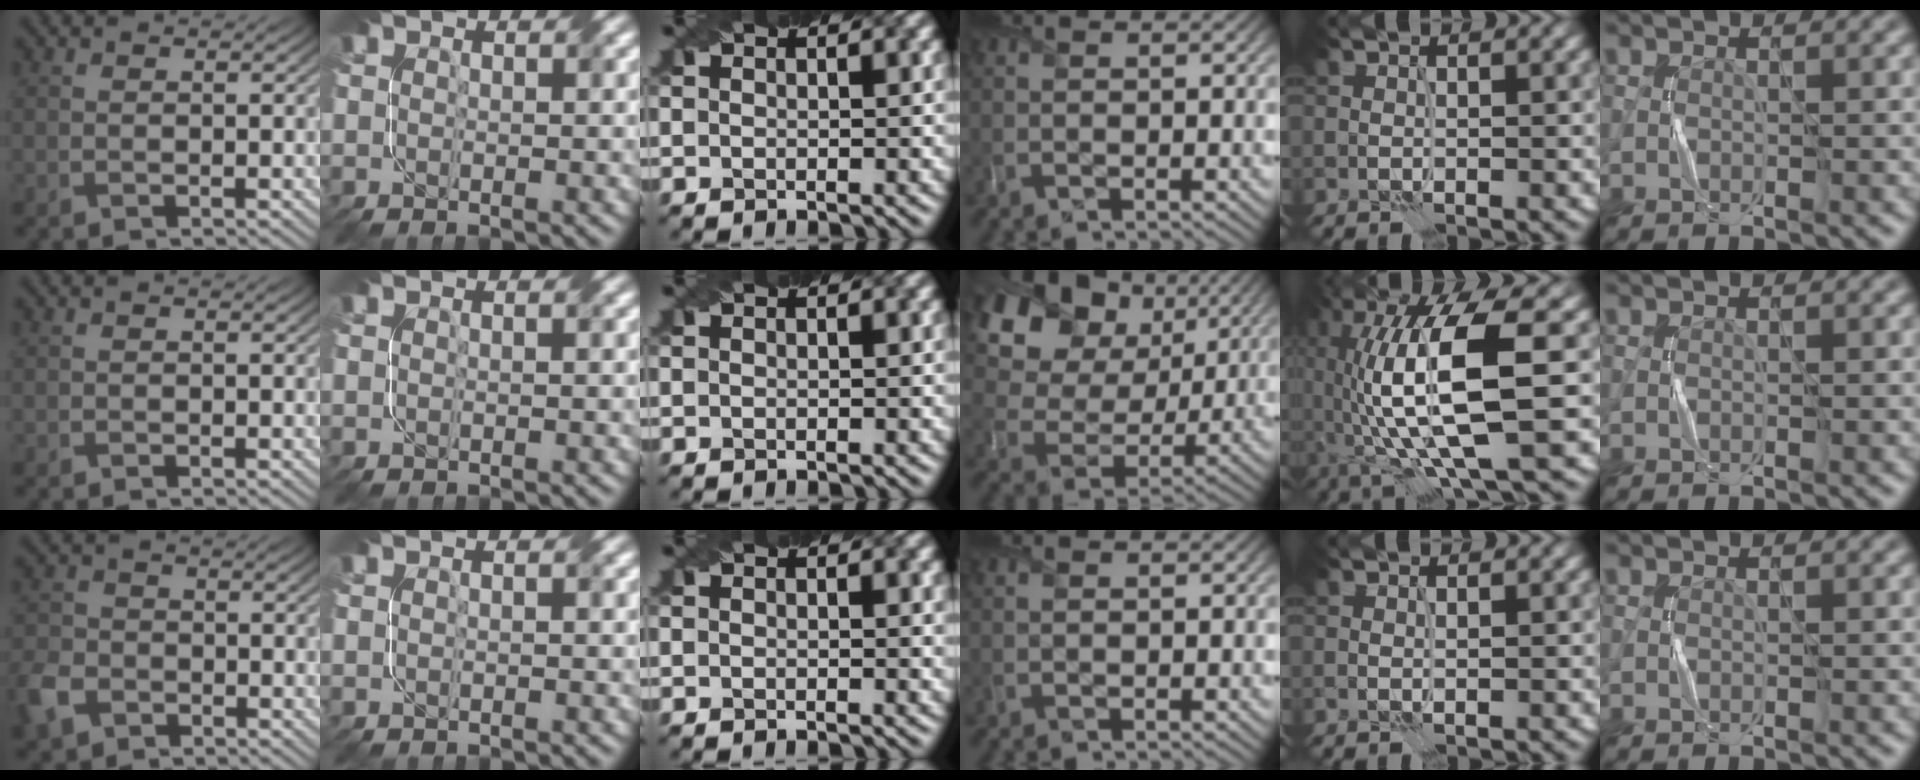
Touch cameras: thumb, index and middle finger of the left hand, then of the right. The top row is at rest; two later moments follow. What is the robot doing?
{"motion": "fold", "object": "napkin"}